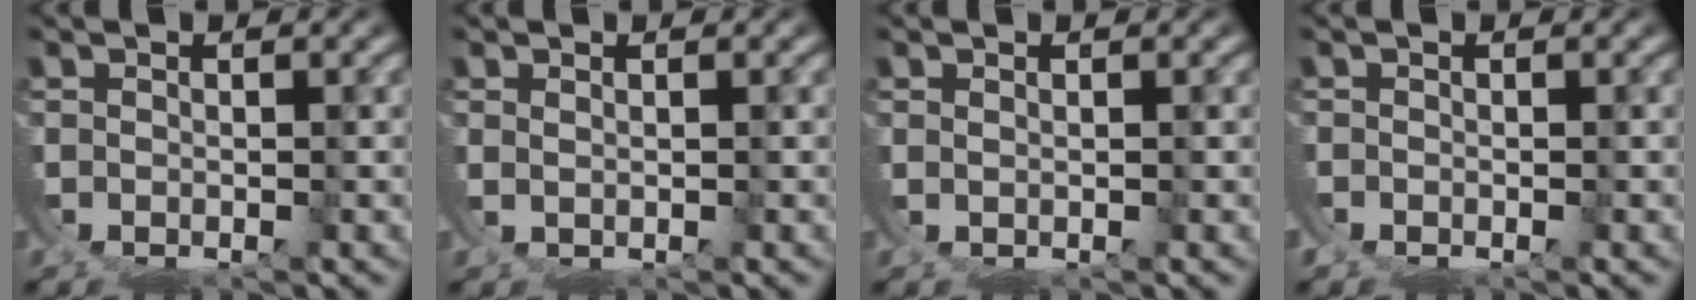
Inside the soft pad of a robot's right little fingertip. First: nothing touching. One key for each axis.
{"total": 0.6, "fx": 0.6, "fy": 0.0, "fz": 0.3, "tx": -0.006, "ty": -0.001, "tz": 0.012}
{"total": 0.5, "fx": 0.5, "fy": -0.3, "fz": 0.2, "tx": -0.001, "ty": 0.000, "tz": 0.009}
{"total": 2.9, "fx": -1.1, "fy": 2.7, "fz": 0.4, "tx": -0.026, "ty": -0.005, "tz": -0.024}